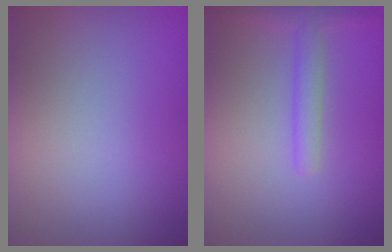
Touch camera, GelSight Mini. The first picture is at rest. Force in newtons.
{"total": 2.0, "press": 2.0, "slide": 0.1}